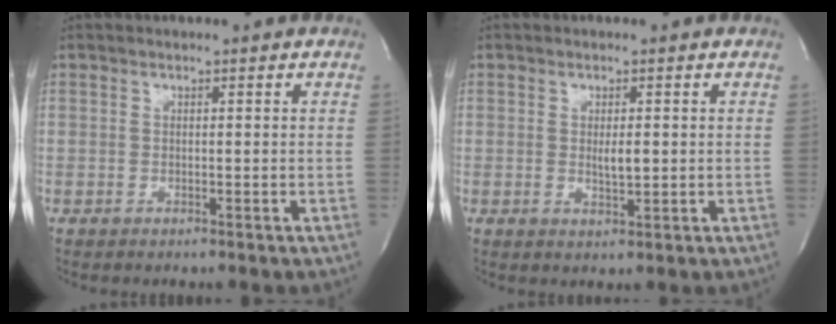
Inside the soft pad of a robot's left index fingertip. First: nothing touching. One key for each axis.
{"total": 2.3, "fx": 0.2, "fy": 0.6, "fz": 2.2, "tx": -0.040, "ty": -0.004, "tz": 0.005}